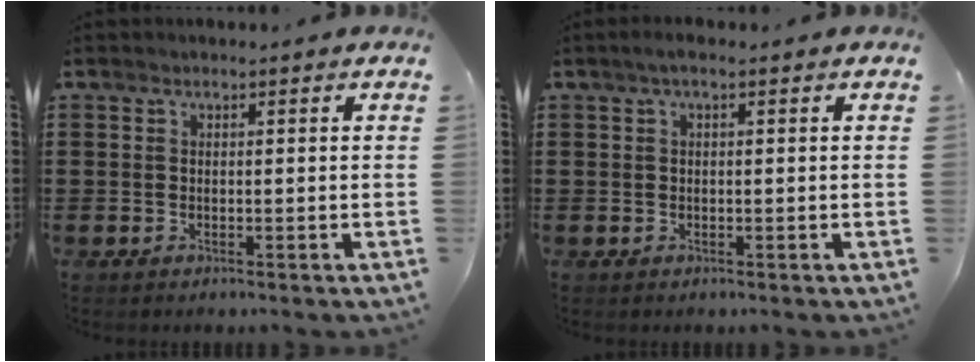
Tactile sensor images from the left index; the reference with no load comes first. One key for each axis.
{"total": 1.1, "fx": 0.0, "fy": 0.2, "fz": 1.1, "tx": -0.019, "ty": -0.001, "tz": 0.001}